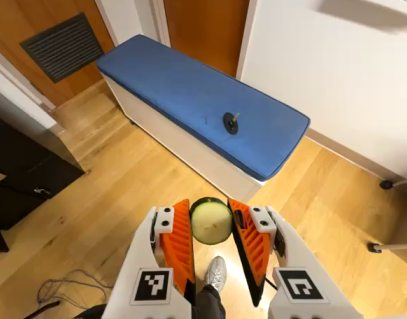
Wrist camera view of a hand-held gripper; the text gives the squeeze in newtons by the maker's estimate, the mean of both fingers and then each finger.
{"total": 7.4, "left": 7.1, "right": 7.8}